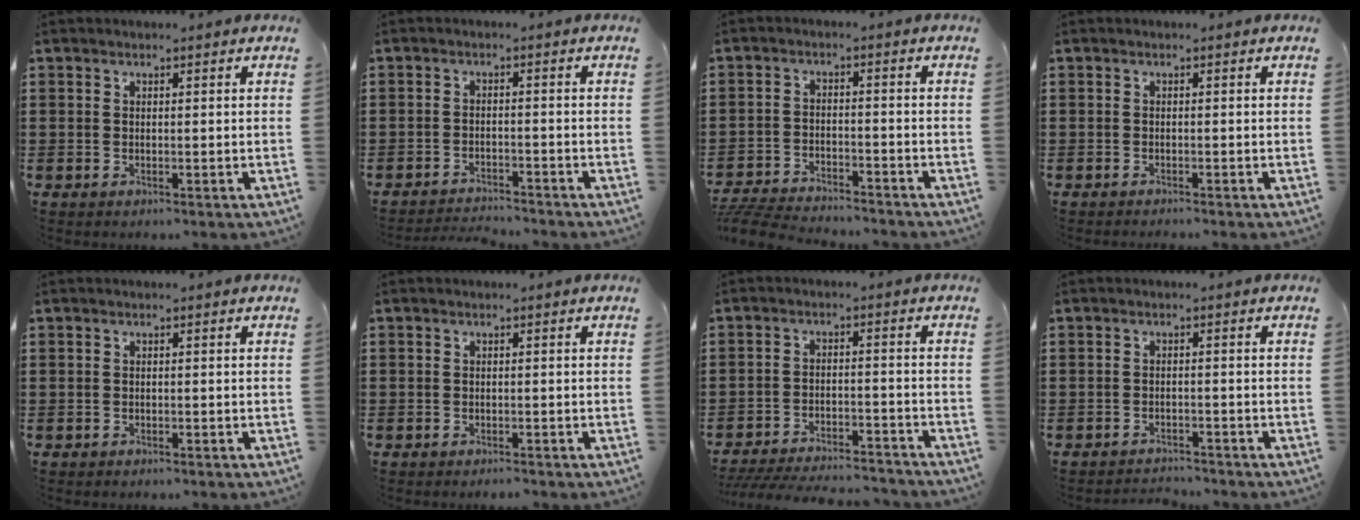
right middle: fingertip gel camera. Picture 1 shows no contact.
{"total": 2.7, "force": [-2.7, 0.1, 0.1], "torque": [-0.007, 0.000, -0.058]}
{"total": 5.4, "force": [-5.3, 0.3, 1.0], "torque": [-0.032, 0.000, -0.109]}
{"total": 0.5, "force": [-0.5, -0.1, 0.1], "torque": [-0.002, -0.001, -0.010]}
{"total": 0.5, "force": [-0.5, 0.1, 0.0], "torque": [-0.002, -0.002, -0.011]}
{"total": 1.0, "force": [-1.0, 0.1, -0.1], "torque": [-0.002, 0.001, -0.021]}
{"total": 5.7, "force": [-5.5, 0.2, 1.2], "torque": [-0.030, 0.000, -0.110]}
{"total": 2.0, "force": [-2.0, 0.2, 0.0], "torque": [-0.007, -0.001, -0.042]}